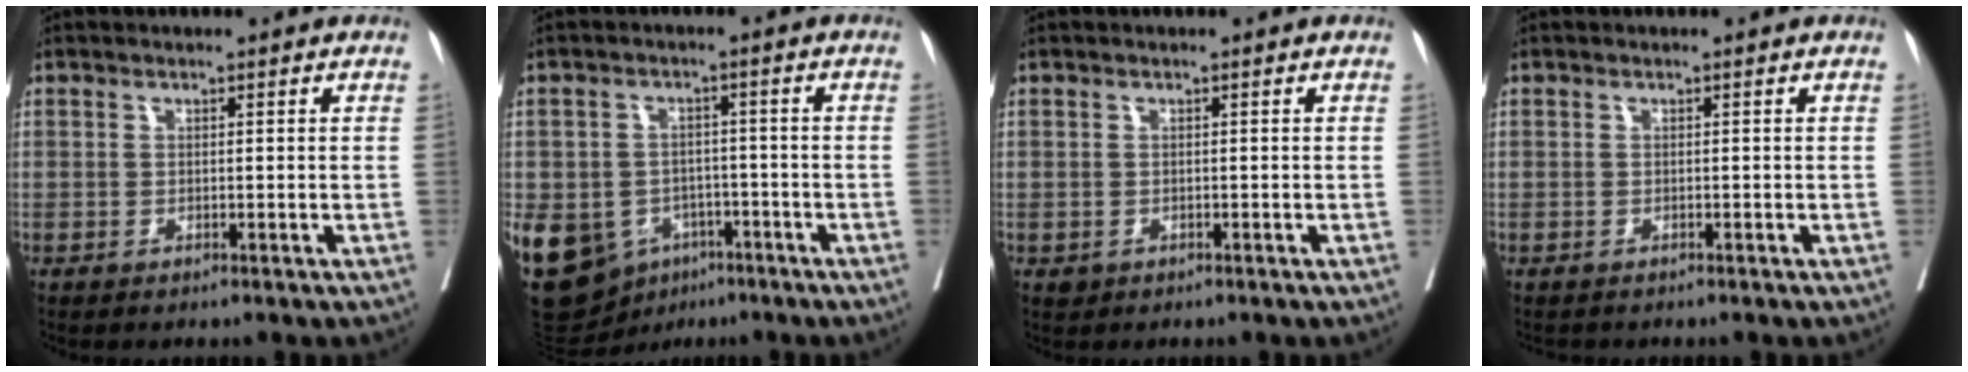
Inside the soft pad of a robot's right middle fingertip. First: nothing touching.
{"total": 19.5, "force": [-8.2, 15.3, 8.9], "torque": [-0.236, 0.004, -0.109]}
{"total": 0.8, "force": [-0.3, 0.7, 0.2], "torque": [-0.003, 0.002, 0.000]}
{"total": 0.8, "force": [-0.7, 0.3, 0.1], "torque": [-0.011, -0.003, -0.014]}